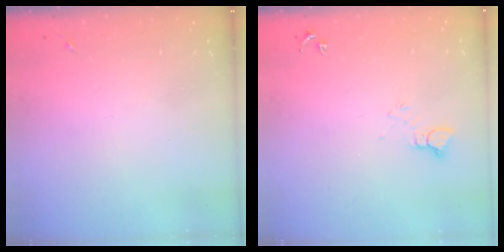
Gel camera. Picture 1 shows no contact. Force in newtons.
{"total": 4.2, "press": 4.1, "slide": 0.4}